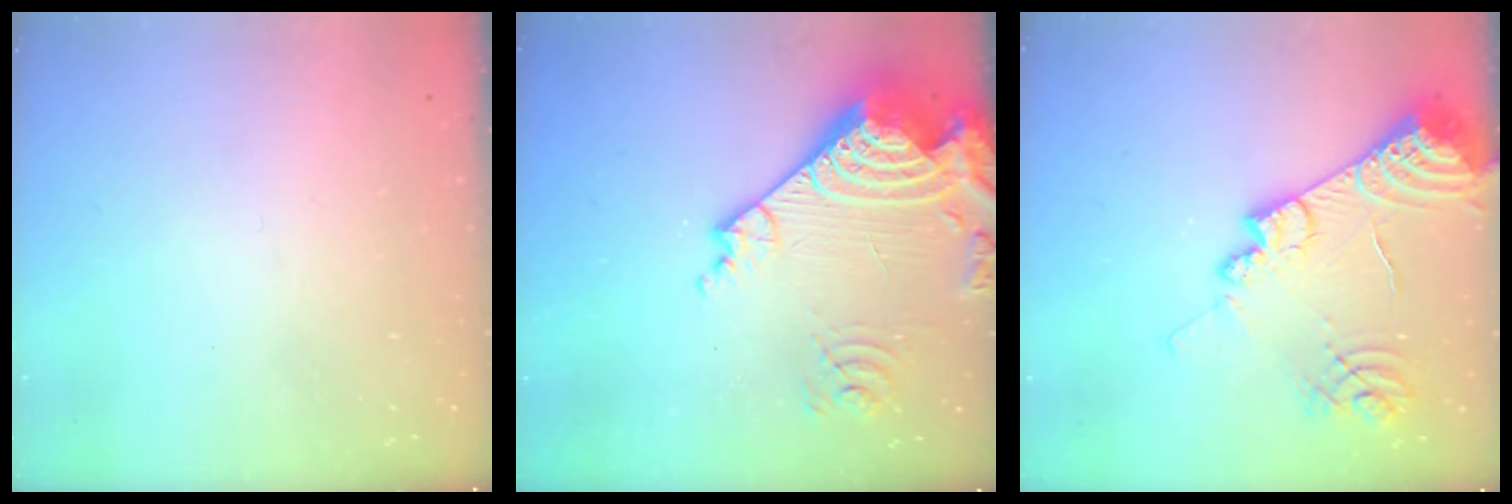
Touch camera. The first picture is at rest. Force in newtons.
{"total": 23.5, "press": 23.4, "slide": 2.7}
{"total": 17.0, "press": 16.9, "slide": 1.8}